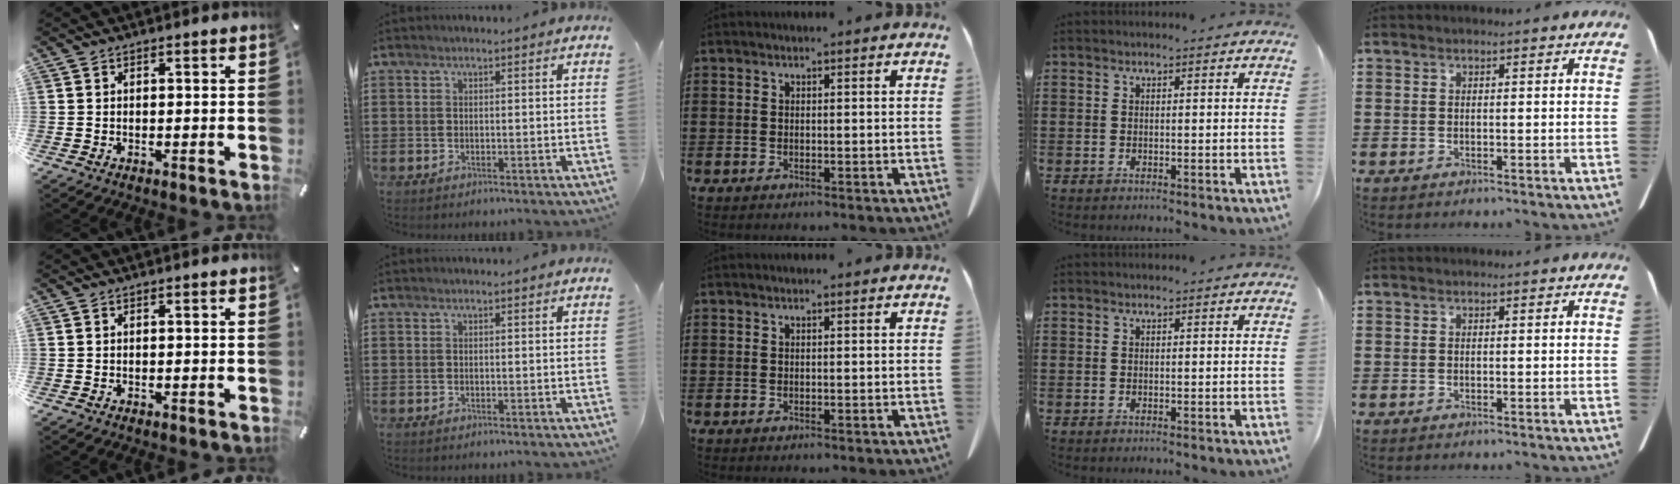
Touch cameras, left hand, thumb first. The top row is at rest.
{}